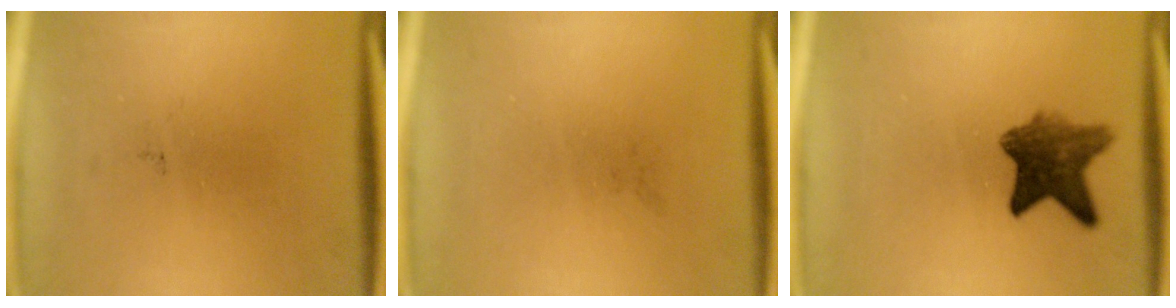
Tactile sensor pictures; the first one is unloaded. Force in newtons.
{"total": 0.0}
{"total": 7.0}